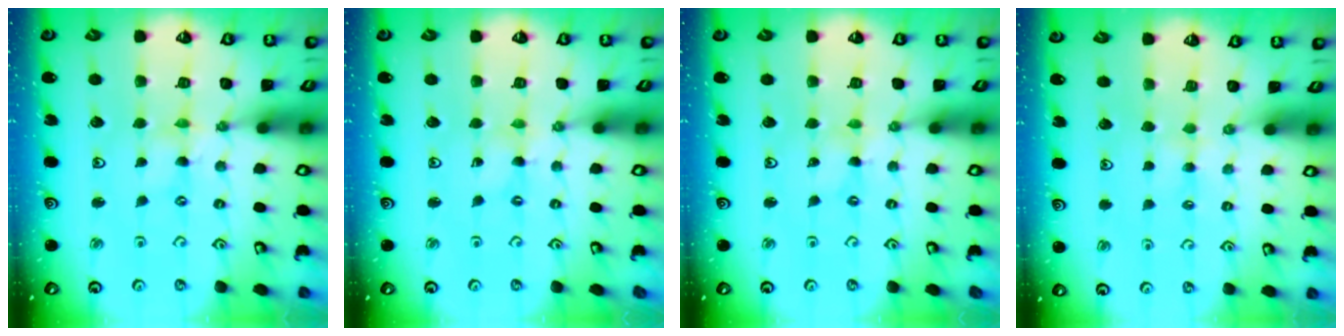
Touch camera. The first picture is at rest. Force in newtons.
{"total": 0.0}
{"total": 0.0}
{"total": 2.3, "press": 2.2, "slide": 0.5}